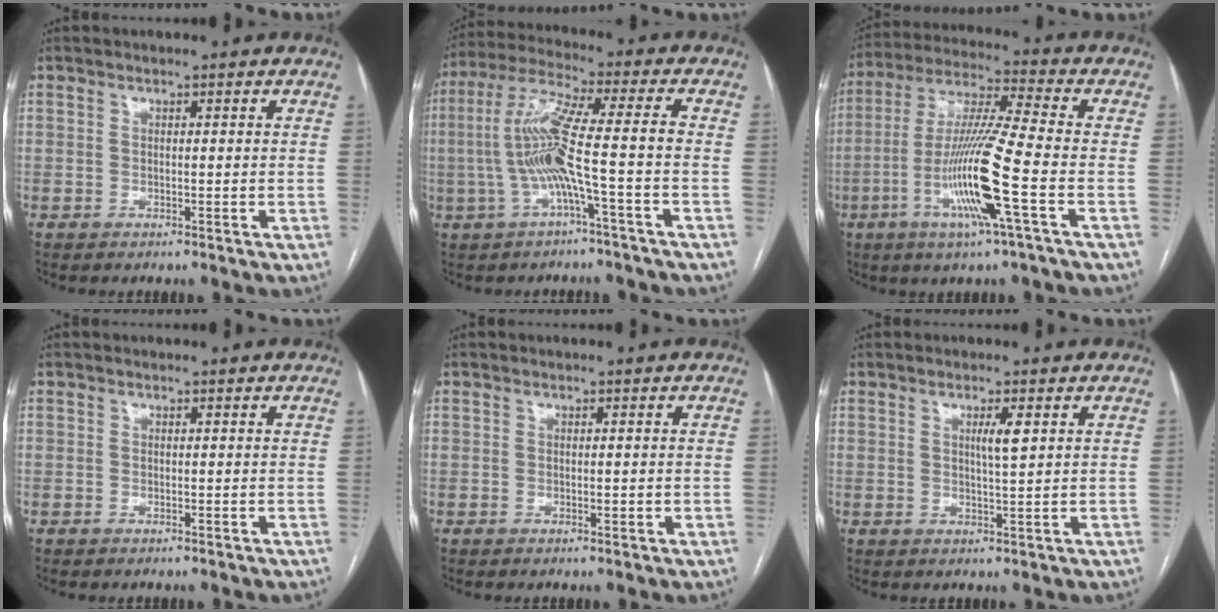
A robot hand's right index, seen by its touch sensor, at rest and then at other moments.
{"total": 10.5, "force": [-2.4, -0.4, 10.2], "torque": [-0.214, 0.021, -0.050]}
{"total": 14.6, "force": [-4.7, -0.9, 13.8], "torque": [-0.279, -0.013, -0.096]}
{"total": 0.0}
{"total": 0.9, "force": [-0.2, 0.2, 0.8], "torque": [-0.014, -0.001, -0.002]}
{"total": 2.7, "force": [0.9, 0.0, 2.5], "torque": [-0.045, -0.003, 0.016]}